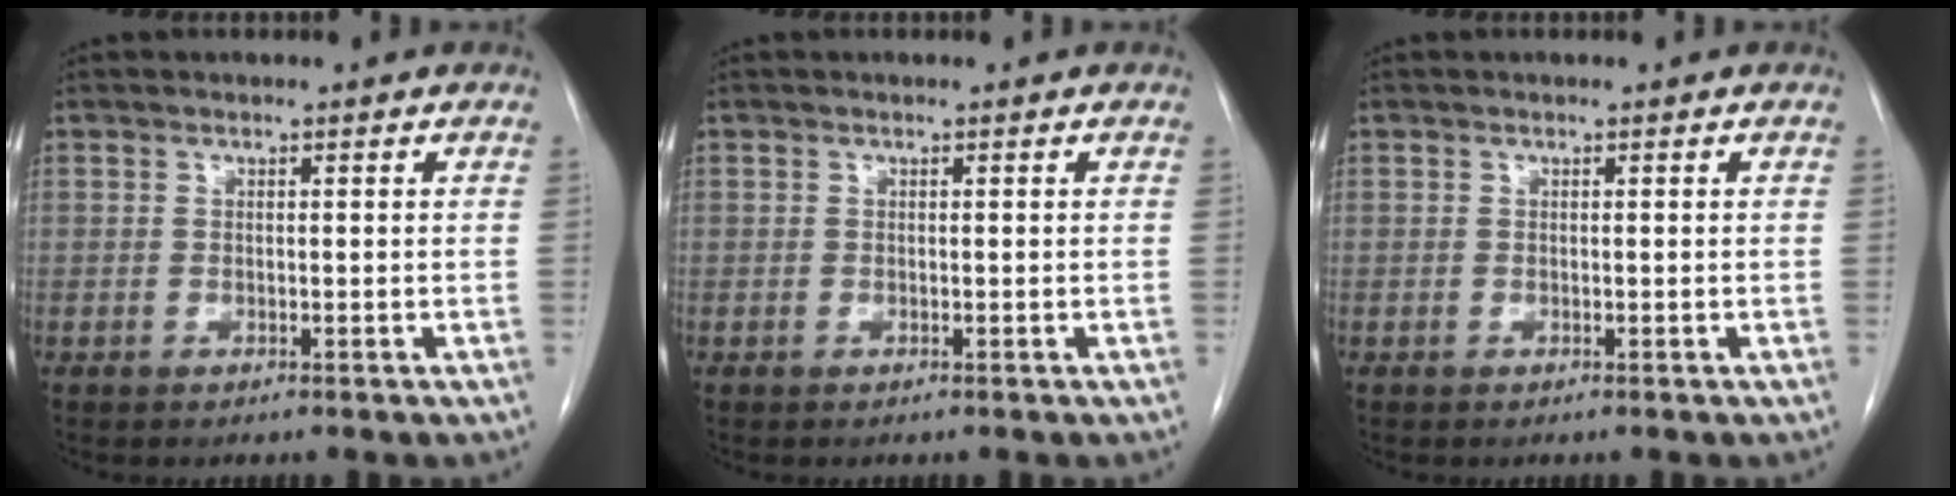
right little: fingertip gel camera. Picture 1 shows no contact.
{"total": 0.0}
{"total": 0.0}